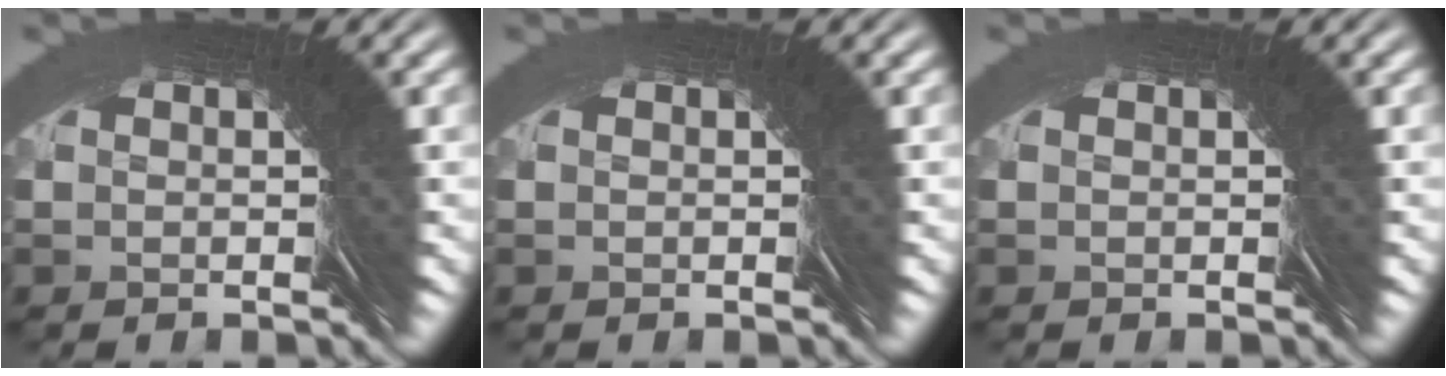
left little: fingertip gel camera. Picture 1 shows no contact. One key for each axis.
{"total": 0.0}
{"total": 0.0}